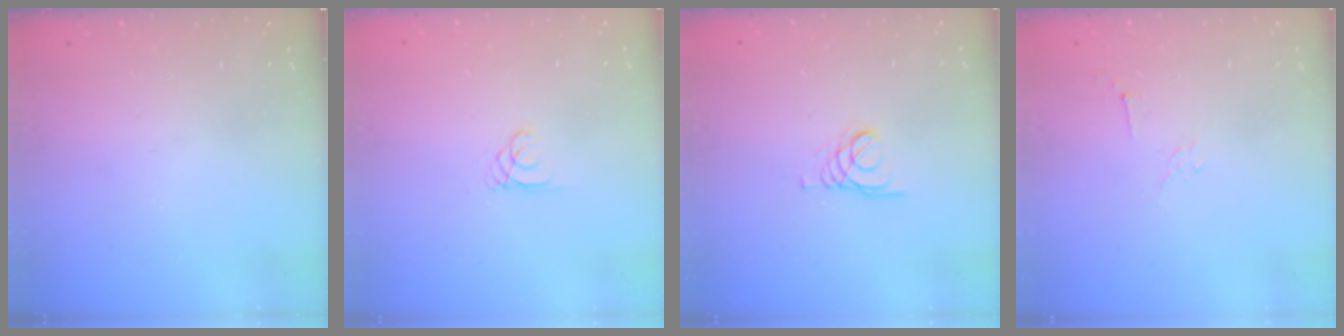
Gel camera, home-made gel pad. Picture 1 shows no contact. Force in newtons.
{"total": 0.6, "press": 0.6, "slide": 0.1}
{"total": 1.8, "press": 1.8, "slide": 0.2}
{"total": 2.9, "press": 2.8, "slide": 0.8}